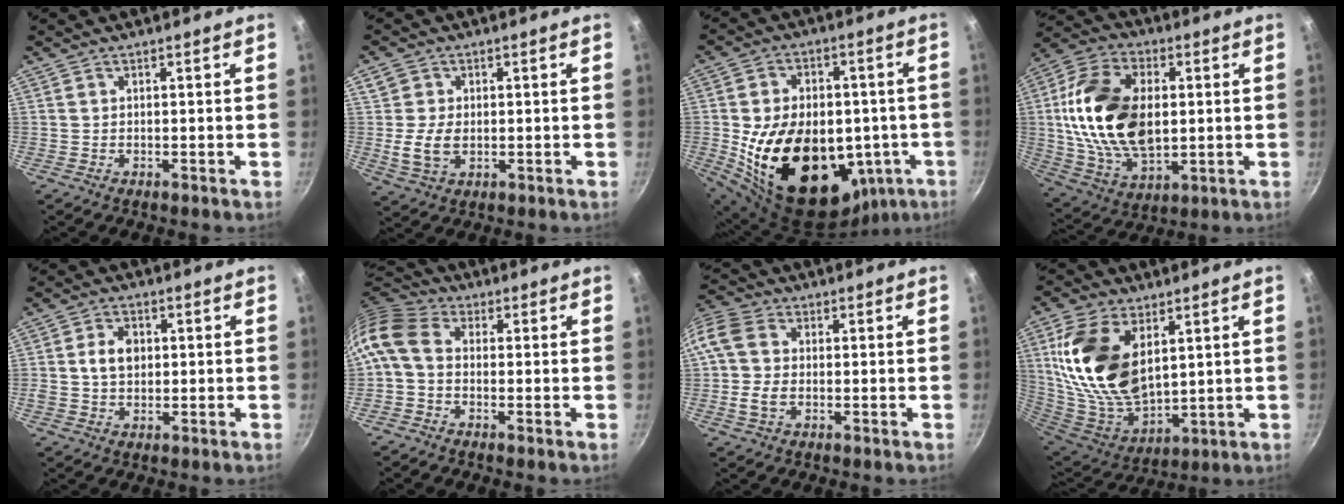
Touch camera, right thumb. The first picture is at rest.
{"total": 6.2, "force": [-0.2, 4.6, 4.2], "torque": [-0.068, -0.008, -0.002]}
{"total": 28.7, "force": [-4.7, 19.5, 20.5], "torque": [-0.321, 0.019, -0.046]}
{"total": 21.7, "force": [1.8, 13.5, 16.9], "torque": [-0.302, 0.002, 0.034]}
{"total": 5.4, "force": [0.6, 4.0, 3.6], "torque": [-0.047, 0.006, 0.007]}
{"total": 8.7, "force": [-0.5, 6.3, 6.0], "torque": [-0.124, 0.032, -0.027]}
{"total": 10.4, "force": [-0.4, 7.7, 6.9], "torque": [-0.147, 0.022, -0.020]}
{"total": 20.6, "force": [6.2, 12.0, 15.5], "torque": [-0.288, -0.038, 0.135]}